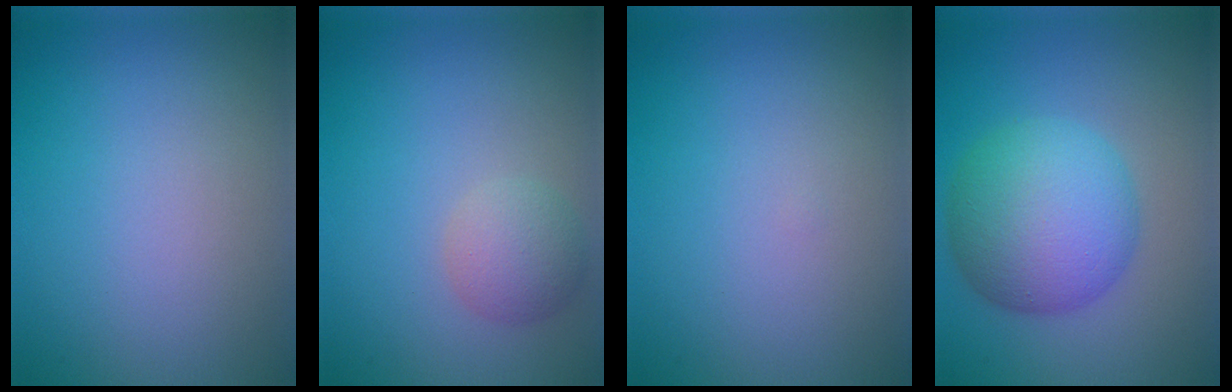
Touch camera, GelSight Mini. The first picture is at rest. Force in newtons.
{"total": 2.7, "press": 2.7, "slide": 0.1}
{"total": 0.0}
{"total": 8.4, "press": 8.4, "slide": 0.0}